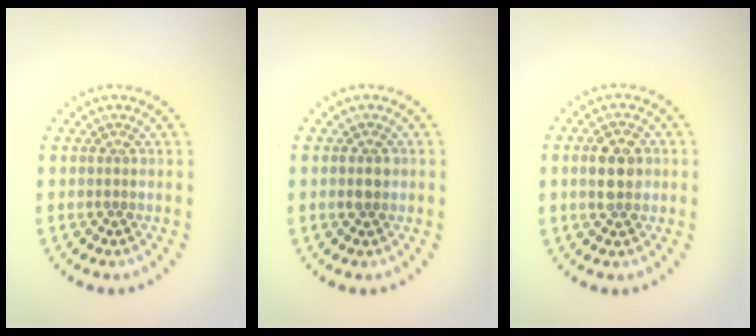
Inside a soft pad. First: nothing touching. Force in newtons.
{"total": 1.5, "press": 1.5, "slide": 0.1}
{"total": 3.5, "press": 3.5, "slide": 0.2}